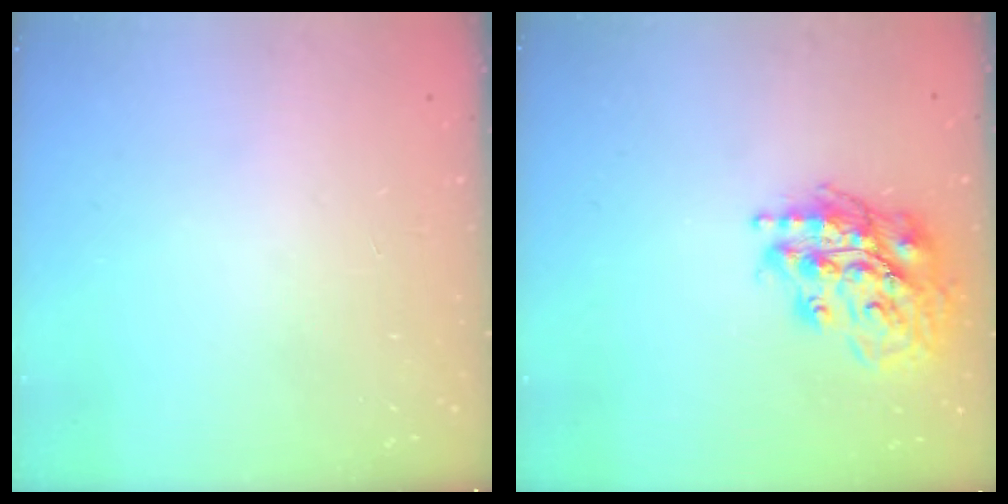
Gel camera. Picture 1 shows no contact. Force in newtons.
{"total": 18.3, "press": 18.1, "slide": 2.6}